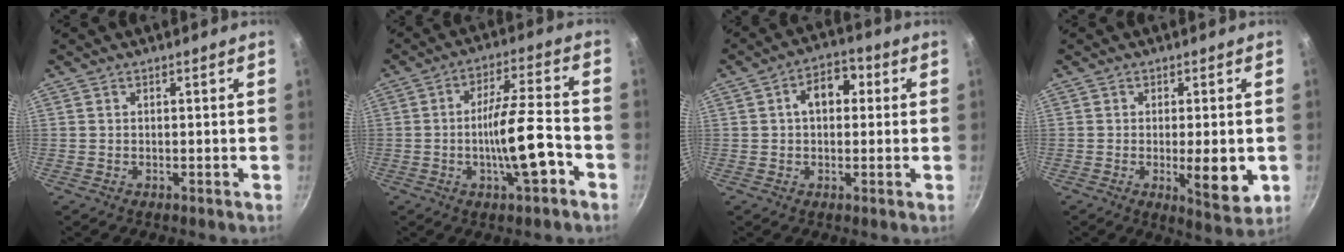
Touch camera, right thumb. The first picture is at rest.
{"total": 11.6, "force": [-4.1, 2.7, 10.5], "torque": [-0.165, 0.029, -0.066]}
{"total": 7.4, "force": [1.3, 5.1, 5.2], "torque": [-0.043, 0.018, 0.009]}
{"total": 8.4, "force": [-1.3, 2.7, 7.9], "torque": [-0.103, -0.012, -0.013]}